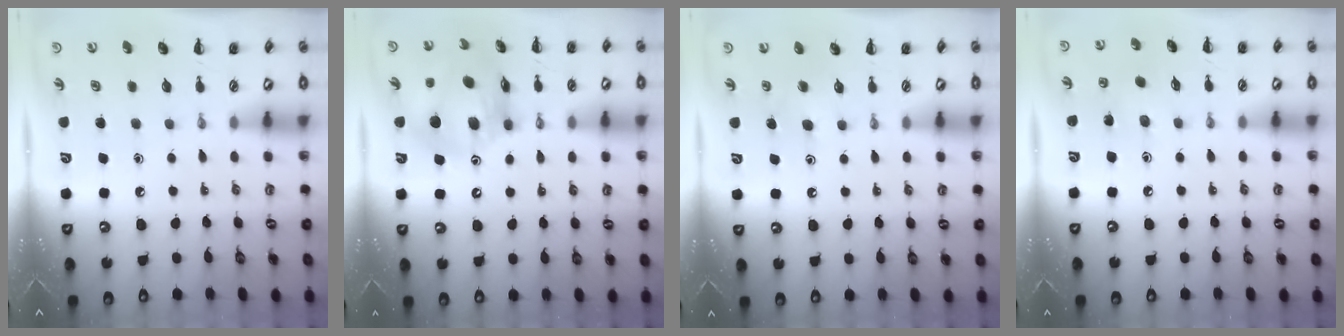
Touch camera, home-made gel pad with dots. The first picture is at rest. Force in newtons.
{"total": 14.4, "press": 13.8, "slide": 4.1}
{"total": 4.9, "press": 4.7, "slide": 1.4}
{"total": 4.3, "press": 4.1, "slide": 1.3}